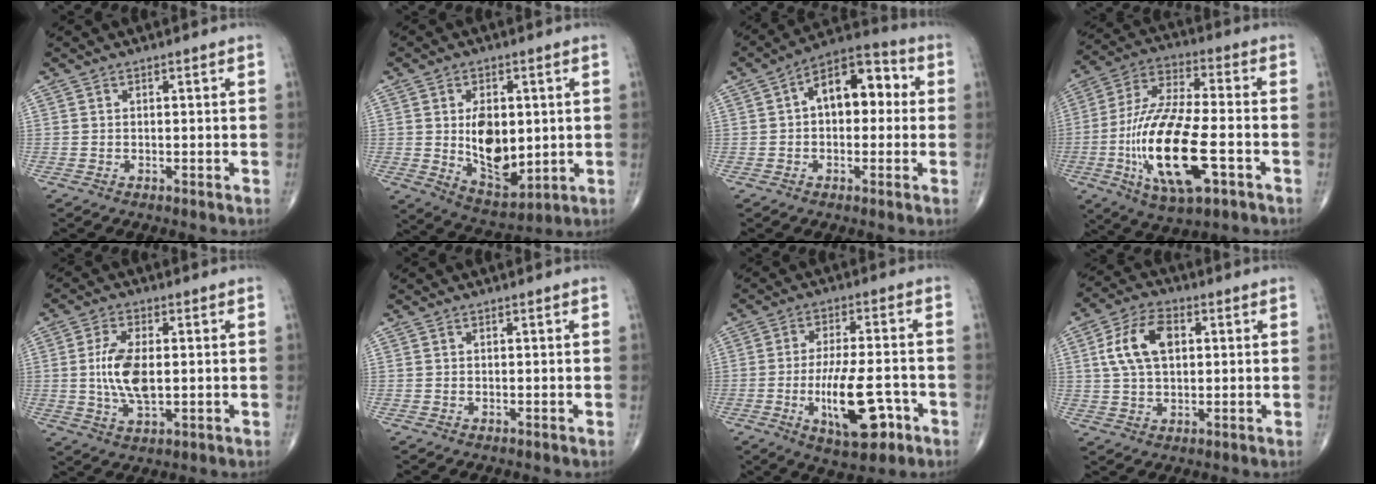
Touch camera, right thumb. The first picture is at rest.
{"total": 12.6, "force": [0.6, 7.4, 10.1], "torque": [-0.134, -0.017, 0.030]}
{"total": 11.8, "force": [1.5, 7.0, 9.4], "torque": [-0.112, 0.037, 0.009]}
{"total": 21.0, "force": [-5.8, 7.8, 18.6], "torque": [-0.378, 0.019, -0.094]}
{"total": 9.1, "force": [0.4, 4.3, 8.0], "torque": [-0.163, -0.007, 0.009]}
{"total": 0.0}
{"total": 13.3, "force": [-4.6, 5.1, 11.4], "torque": [-0.183, 0.013, -0.068]}
{"total": 10.3, "force": [2.3, 6.1, 7.9], "torque": [-0.145, 0.011, 0.040]}